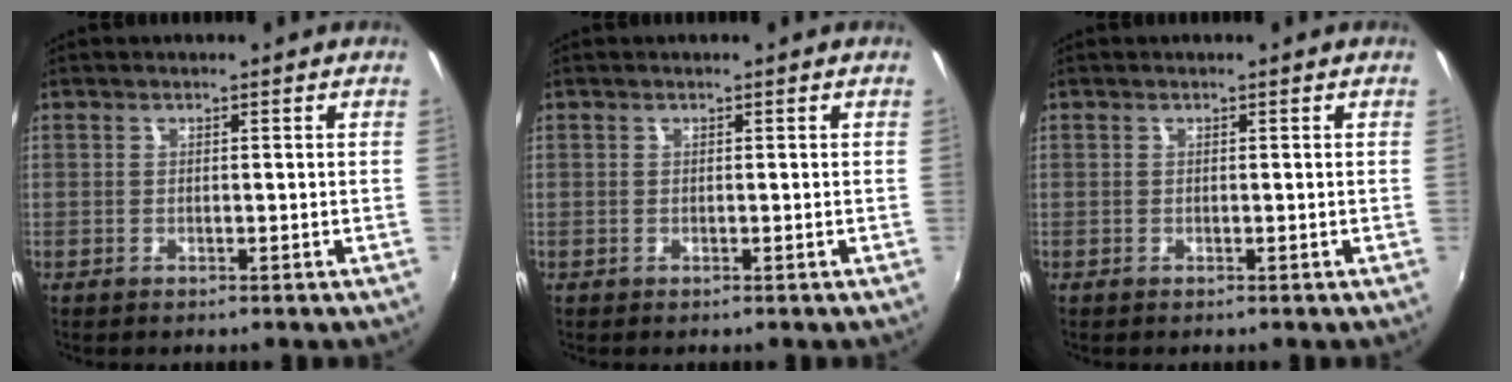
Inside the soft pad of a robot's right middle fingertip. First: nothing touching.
{"total": 0.0}
{"total": 0.0}